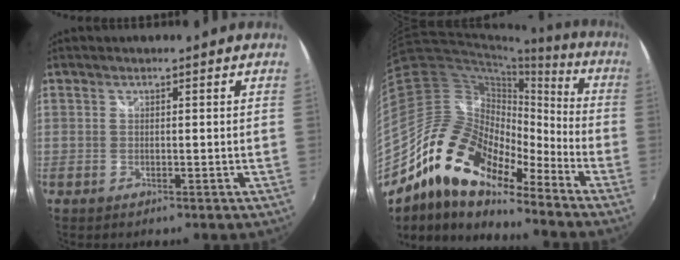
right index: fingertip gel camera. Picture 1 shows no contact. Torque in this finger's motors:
{"motor_torque": [1.07, -0.92, 0.19, -0.21]}